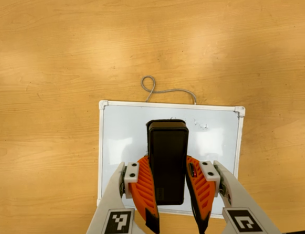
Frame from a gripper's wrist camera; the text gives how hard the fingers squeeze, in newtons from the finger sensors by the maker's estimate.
{"total": 9.3, "left": 7.2, "right": 11.4}